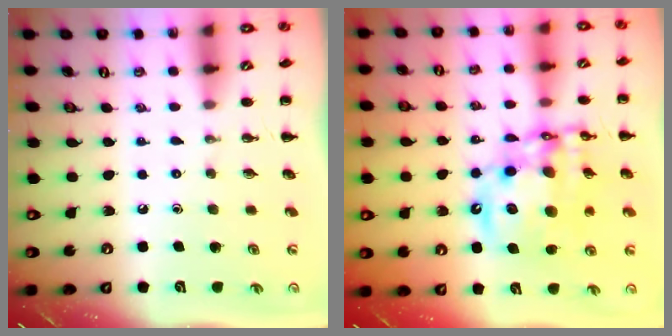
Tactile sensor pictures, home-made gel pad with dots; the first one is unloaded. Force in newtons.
{"total": 18.3, "press": 17.7, "slide": 4.8}